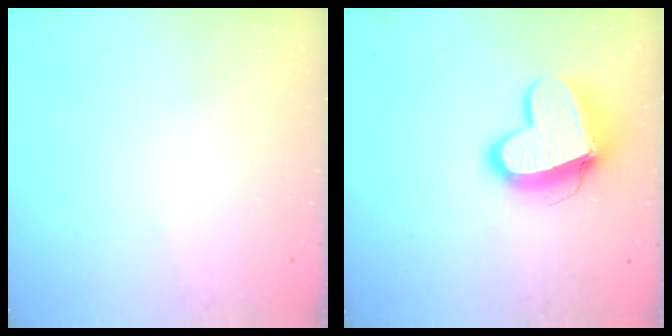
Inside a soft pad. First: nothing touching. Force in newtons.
{"total": 13.3, "press": 13.2, "slide": 1.3}